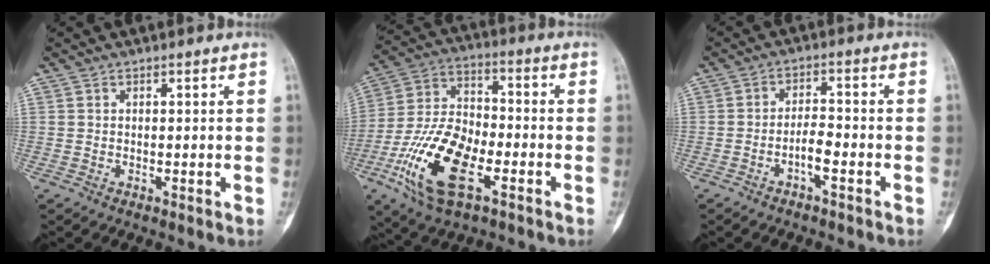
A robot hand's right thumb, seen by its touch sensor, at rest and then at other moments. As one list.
[{"total": 18.0, "force": [-7.1, 8.6, 14.1], "torque": [-0.274, 0.025, -0.133]}, {"total": 4.0, "force": [-2.1, 1.3, 3.1], "torque": [-0.055, 0.027, -0.040]}]